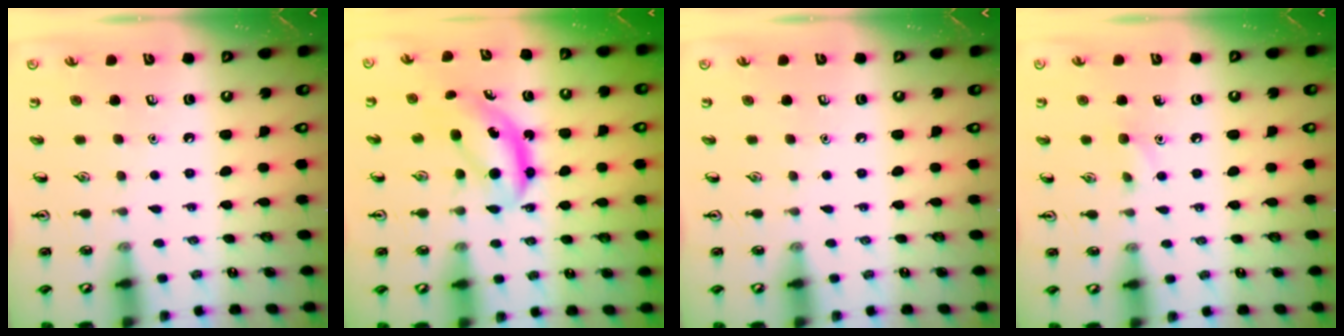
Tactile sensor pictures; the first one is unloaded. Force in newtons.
{"total": 5.6, "press": 5.6, "slide": 0.5}
{"total": 0.0}
{"total": 5.6, "press": 5.3, "slide": 1.7}